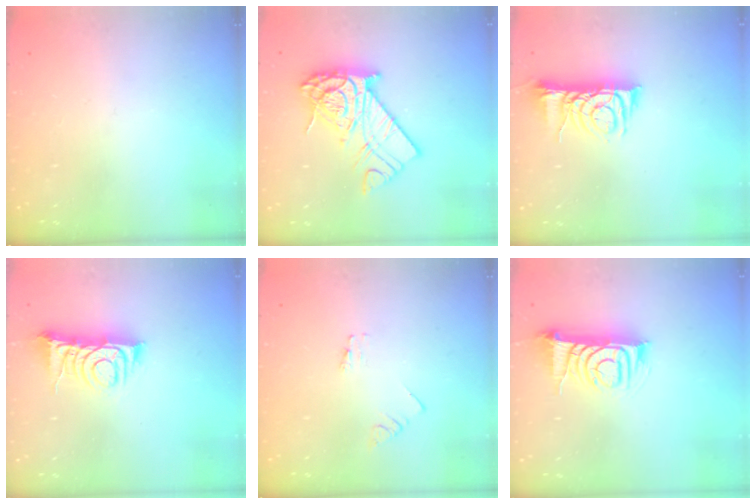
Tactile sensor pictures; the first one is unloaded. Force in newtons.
{"total": 14.5, "press": 14.4, "slide": 1.6}
{"total": 7.2, "press": 7.1, "slide": 0.8}
{"total": 9.4, "press": 9.4, "slide": 1.0}
{"total": 0.0}
{"total": 10.2, "press": 10.1, "slide": 1.4}